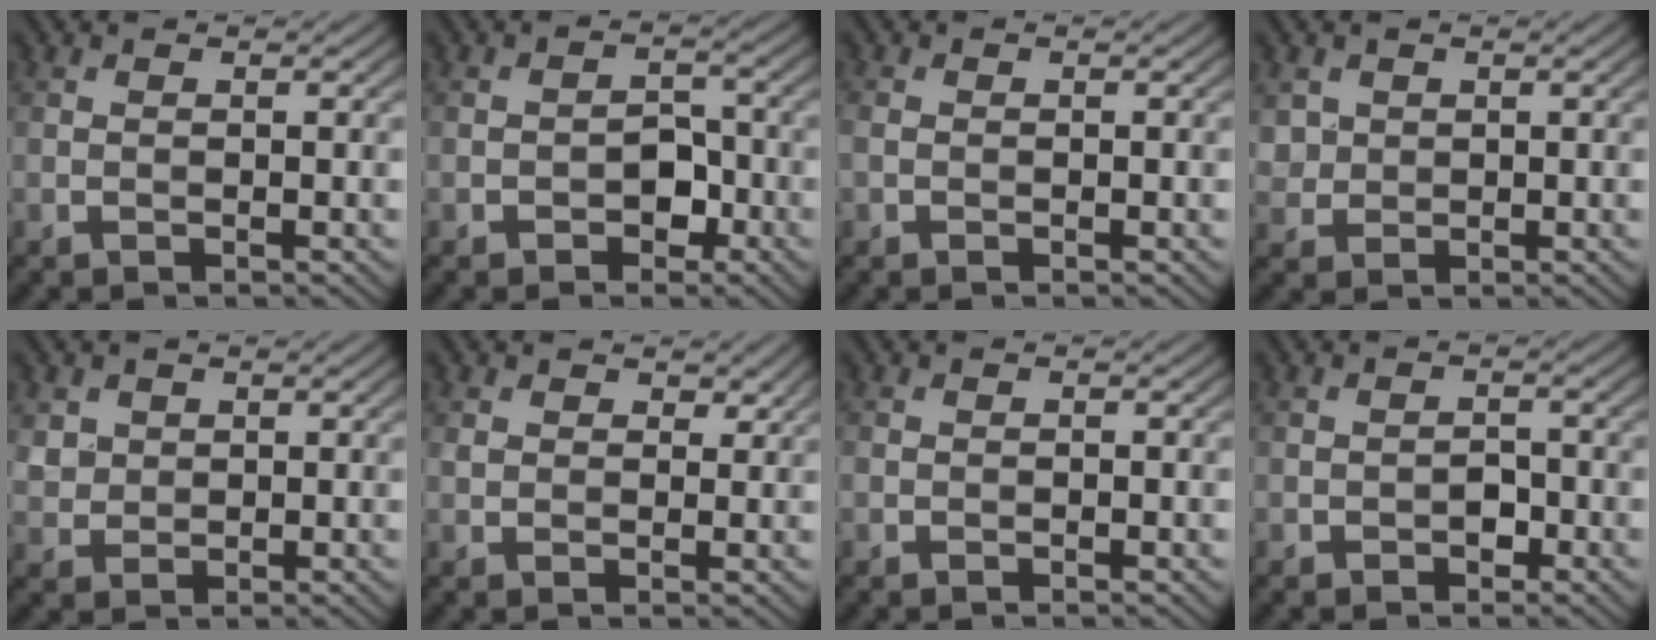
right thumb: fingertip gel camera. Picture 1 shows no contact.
{"total": 3.4, "force": [-1.6, 2.3, 2.0], "torque": [-0.025, 0.006, -0.025]}
{"total": 1.4, "force": [-0.3, 1.1, 0.8], "torque": [-0.023, 0.000, -0.010]}
{"total": 2.5, "force": [1.0, 2.2, 0.5], "torque": [-0.023, -0.008, 0.024]}
{"total": 2.7, "force": [1.1, 2.3, 0.7], "torque": [-0.029, -0.008, 0.027]}
{"total": 2.4, "force": [1.3, 1.9, 0.9], "torque": [-0.025, -0.003, 0.022]}
{"total": 0.8, "force": [-0.2, 0.6, 0.3], "torque": [-0.006, -0.004, -0.006]}
{"total": 1.9, "force": [-1.0, 1.2, 1.1], "torque": [-0.016, 0.004, -0.018]}